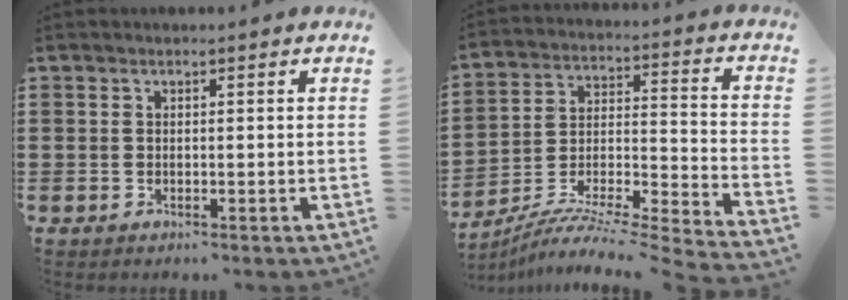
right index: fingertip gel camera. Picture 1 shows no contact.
{"total": 7.1, "force": [-6.4, -0.1, 3.0], "torque": [-0.055, -0.005, -0.135]}